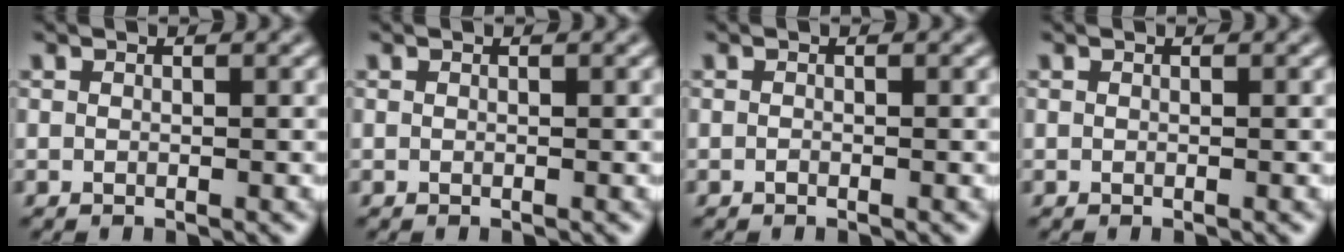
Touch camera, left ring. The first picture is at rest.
{"total": 0.0}
{"total": 0.0}
{"total": 0.0}